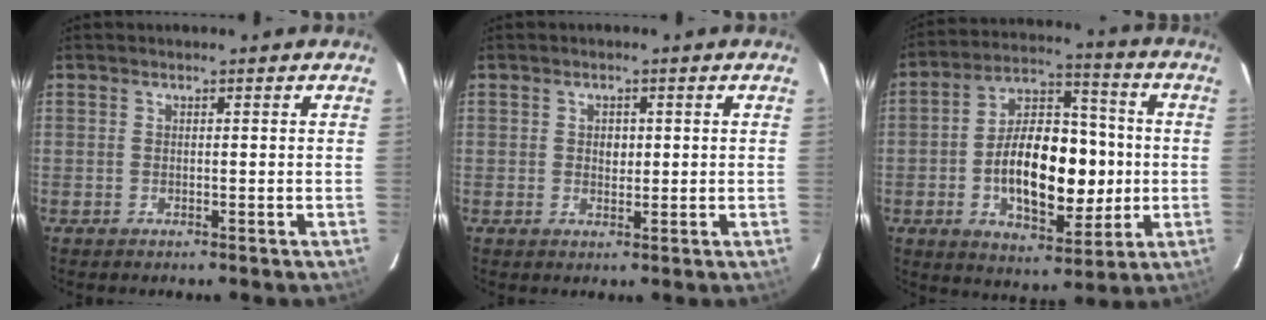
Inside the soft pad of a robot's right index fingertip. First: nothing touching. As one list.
[{"total": 1.9, "force": [0.2, 1.6, 1.1], "torque": [-0.015, 0.004, 0.004]}, {"total": 18.3, "force": [-2.3, 10.0, 15.1], "torque": [-0.267, 0.022, -0.030]}]